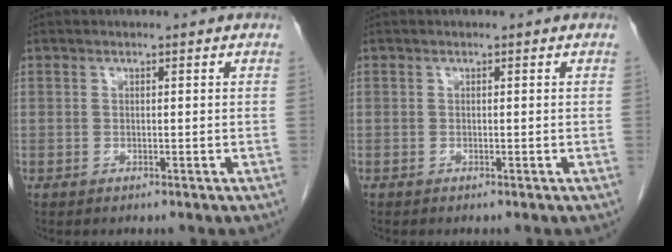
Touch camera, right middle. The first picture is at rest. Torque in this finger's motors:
{"motor_torque": [0.01, 0.15, -0.06, -0.01]}